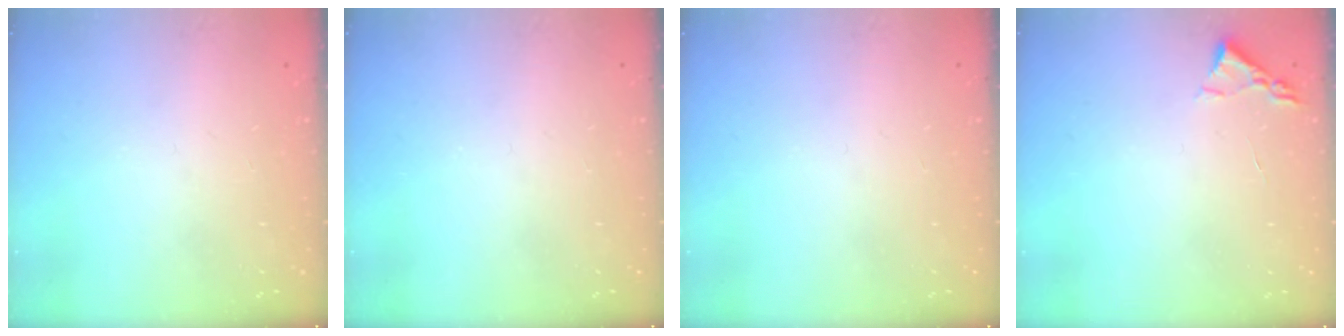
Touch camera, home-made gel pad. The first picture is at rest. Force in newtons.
{"total": 0.0}
{"total": 0.0}
{"total": 2.2, "press": 2.2, "slide": 0.3}